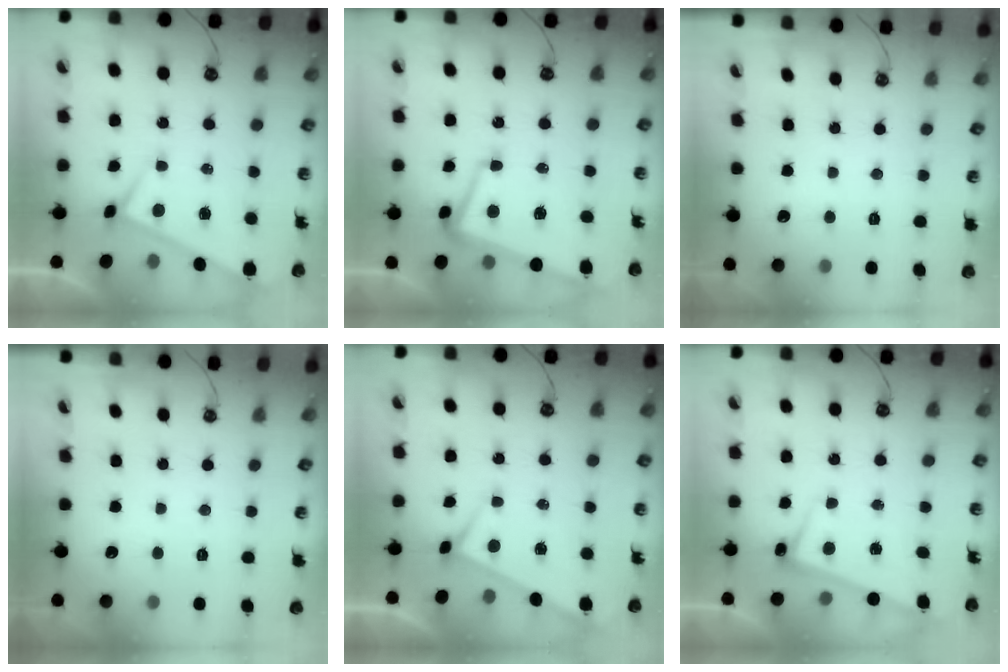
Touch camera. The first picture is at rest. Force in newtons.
{"total": 2.2, "press": 1.4, "slide": 1.8}
{"total": 0.0}
{"total": 0.0}
{"total": 3.9, "press": 3.9, "slide": 0.2}
{"total": 2.7, "press": 2.6, "slide": 0.5}